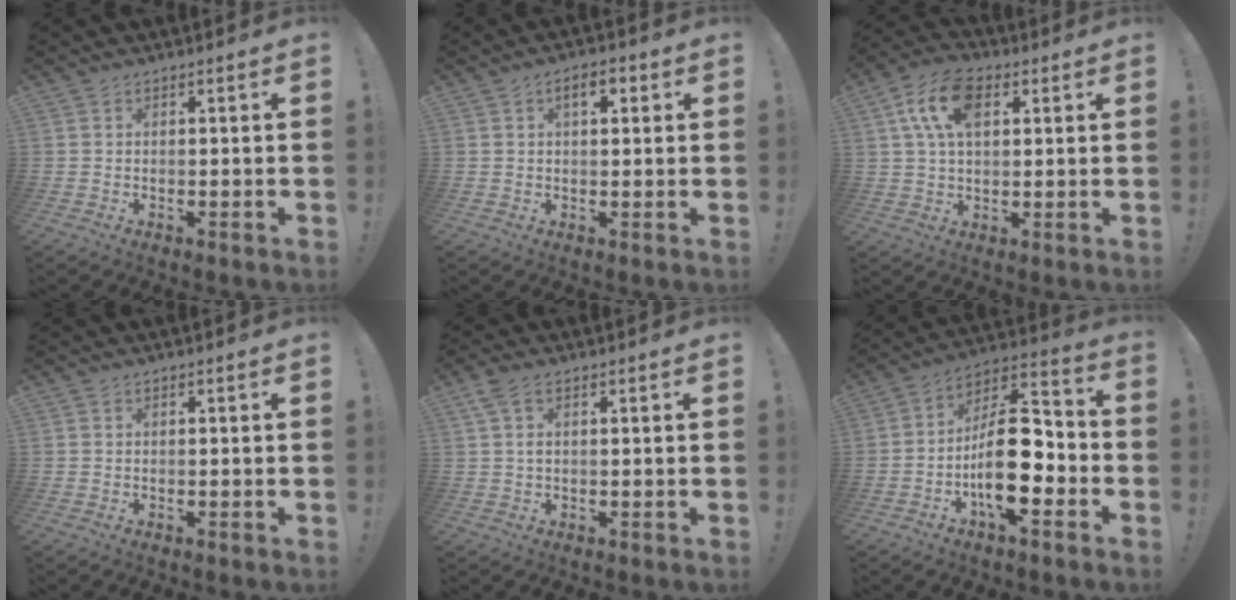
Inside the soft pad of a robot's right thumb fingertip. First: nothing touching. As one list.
[{"total": 4.5, "force": [1.6, 2.1, 3.7], "torque": [-0.046, -0.002, 0.020]}, {"total": 12.9, "force": [4.5, 7.6, 9.4], "torque": [-0.166, 0.005, 0.086]}, {"total": 0.0}, {"total": 3.2, "force": [1.2, 1.6, 2.5], "torque": [-0.055, 0.006, 0.023]}, {"total": 19.2, "force": [-4.7, 8.1, 16.8], "torque": [-0.297, 0.027, -0.073]}]